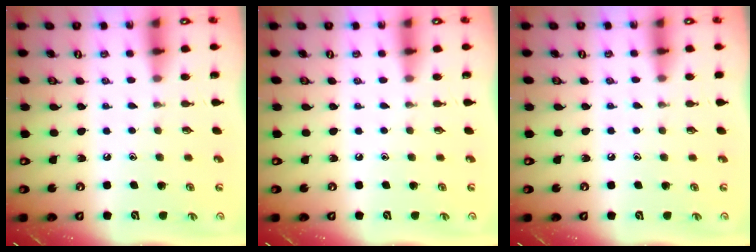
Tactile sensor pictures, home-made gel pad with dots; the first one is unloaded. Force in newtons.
{"total": 0.0}
{"total": 4.1, "press": 4.0, "slide": 0.6}